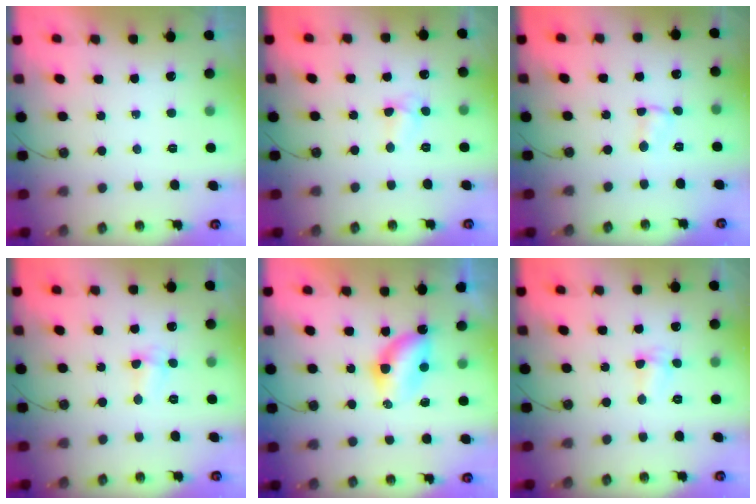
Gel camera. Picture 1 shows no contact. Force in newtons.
{"total": 3.7, "press": 3.7, "slide": 0.5}
{"total": 3.2, "press": 1.0, "slide": 3.0}
{"total": 2.5, "press": 2.4, "slide": 0.5}
{"total": 7.8, "press": 6.5, "slide": 4.3}
{"total": 1.9, "press": 1.8, "slide": 0.5}